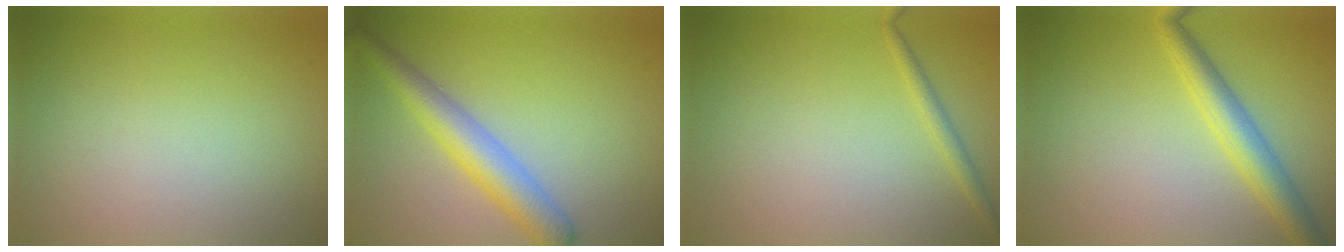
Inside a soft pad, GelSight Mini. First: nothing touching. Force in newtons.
{"total": 4.4, "press": 4.4, "slide": 0.2}
{"total": 1.2, "press": 1.2, "slide": 0.1}
{"total": 3.8, "press": 3.8, "slide": 0.1}